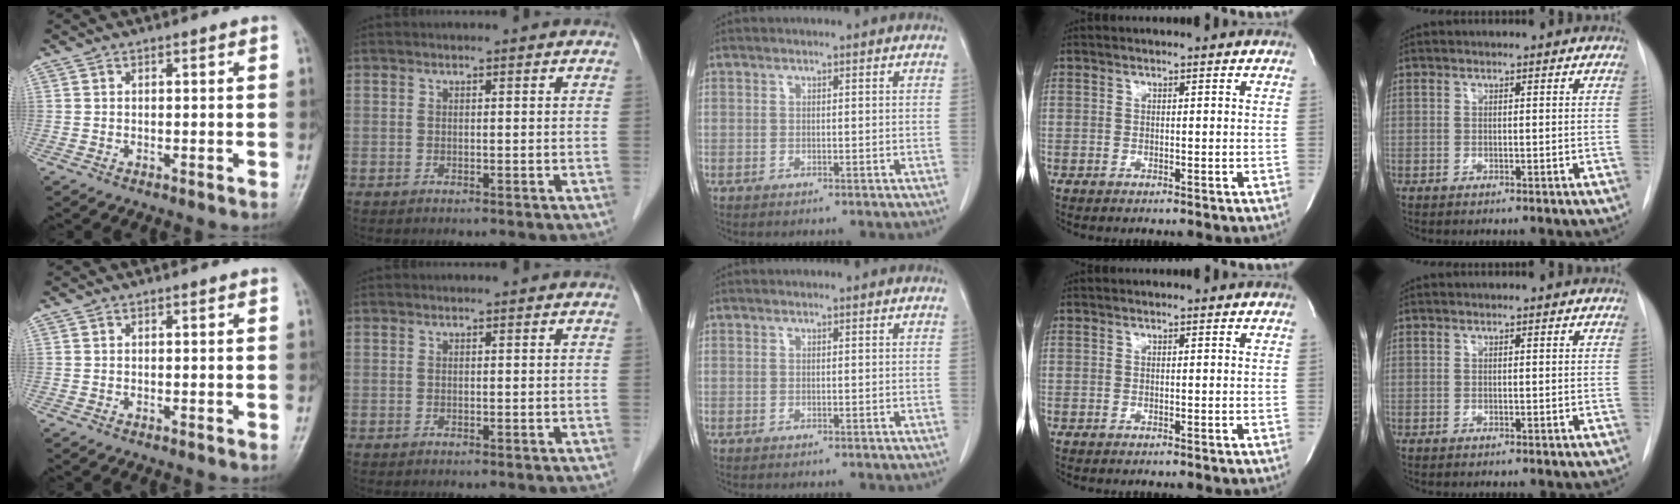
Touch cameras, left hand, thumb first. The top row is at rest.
{}